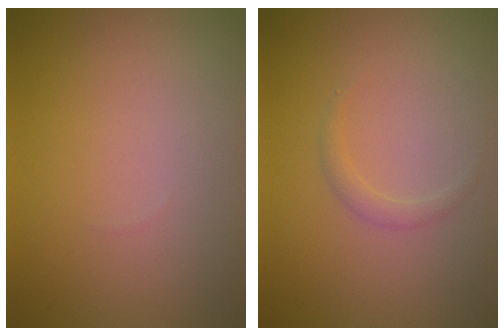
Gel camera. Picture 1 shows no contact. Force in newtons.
{"total": 0.9, "press": 0.9, "slide": 0.1}